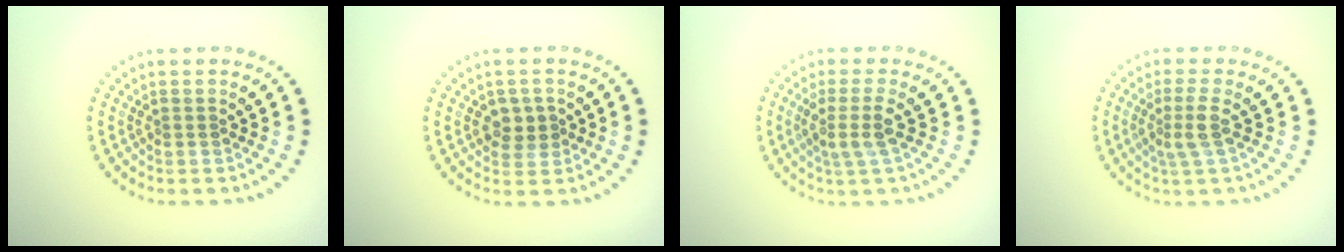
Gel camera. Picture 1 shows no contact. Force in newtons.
{"total": 2.1, "press": 2.0, "slide": 0.6}
{"total": 2.7, "press": 2.1, "slide": 1.6}
{"total": 2.2, "press": 1.8, "slide": 1.3}